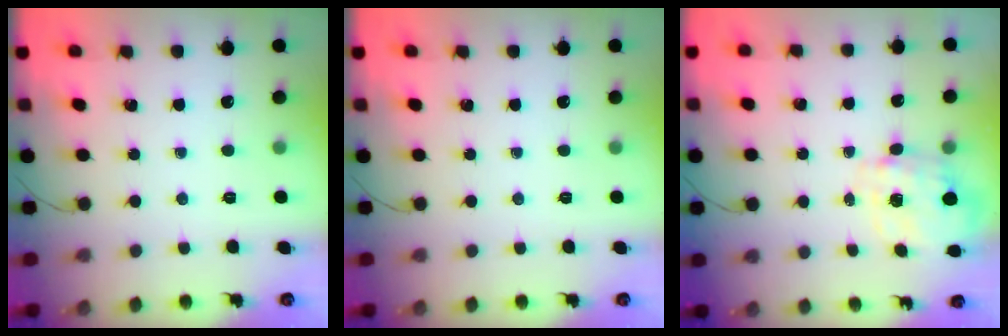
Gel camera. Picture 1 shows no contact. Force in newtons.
{"total": 0.0}
{"total": 2.5, "press": 2.4, "slide": 1.0}